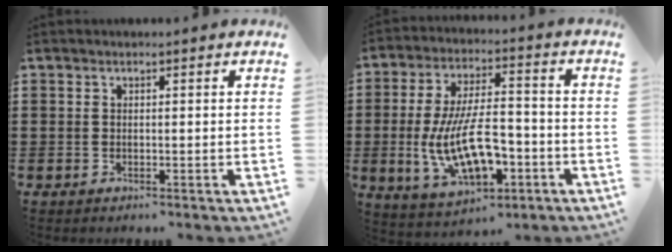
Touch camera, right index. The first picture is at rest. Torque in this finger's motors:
{"motor_torque": [2.14, 0.00, 1.05, 0.21]}